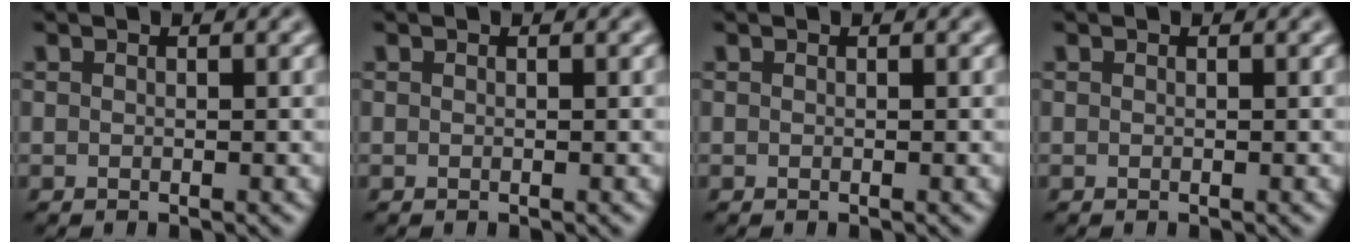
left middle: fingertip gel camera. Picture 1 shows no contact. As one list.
[{"total": 0.0}, {"total": 0.0}, {"total": 0.0}]